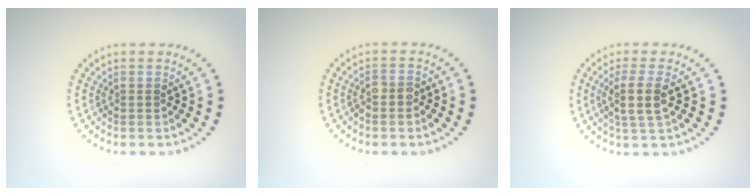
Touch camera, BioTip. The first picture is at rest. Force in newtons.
{"total": 1.7, "press": 1.6, "slide": 0.7}
{"total": 2.8, "press": 2.5, "slide": 1.2}